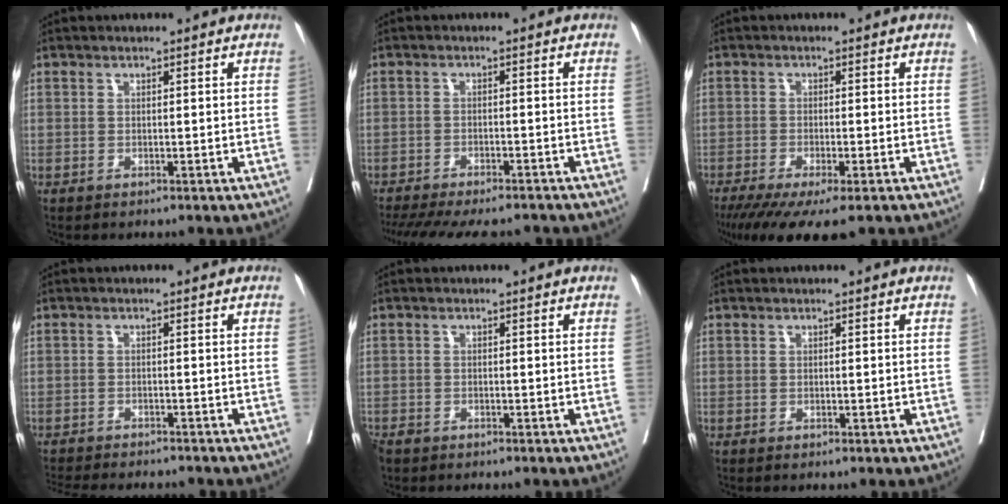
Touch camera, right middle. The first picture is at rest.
{"total": 15.4, "force": [-13.4, 3.9, 6.5], "torque": [-0.152, -0.020, -0.182]}
{"total": 10.0, "force": [-7.2, 1.7, 6.7], "torque": [-0.094, -0.020, -0.114]}
{"total": 11.7, "force": [-10.7, 2.0, 4.2], "torque": [-0.069, -0.011, -0.144]}
{"total": 1.7, "force": [-1.4, 0.9, 0.5], "torque": [-0.012, -0.001, -0.025]}
{"total": 0.0}